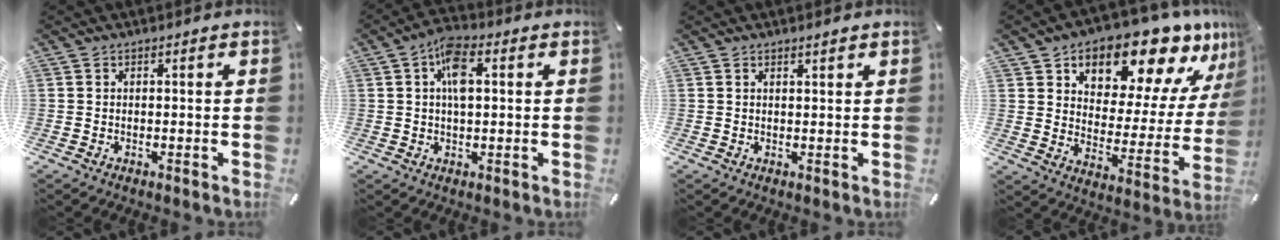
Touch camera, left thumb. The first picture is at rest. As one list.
[{"total": 6.9, "force": [1.8, 3.4, 5.8], "torque": [-0.094, 0.002, 0.026]}, {"total": 1.3, "force": [1.0, 0.3, 0.8], "torque": [-0.015, 0.000, 0.017]}, {"total": 16.0, "force": [12.2, 7.6, 7.0], "torque": [-0.096, -0.106, 0.202]}]